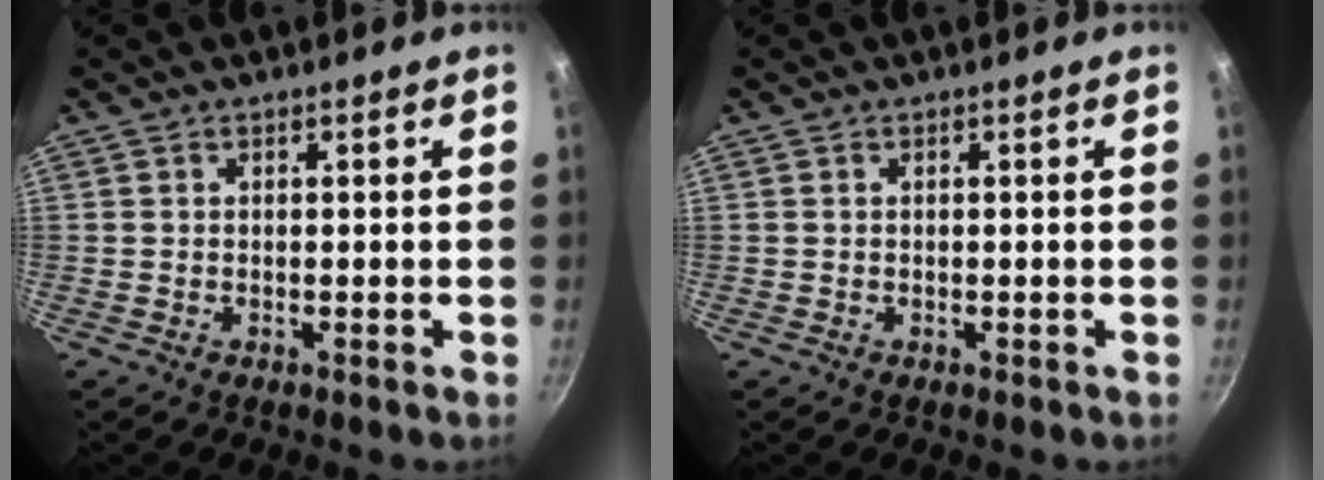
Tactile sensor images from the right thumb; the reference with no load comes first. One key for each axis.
{"total": 0.0}